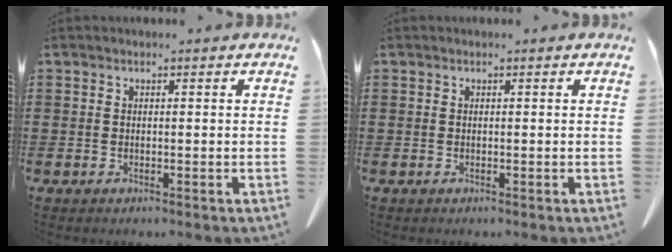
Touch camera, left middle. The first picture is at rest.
{"total": 0.0}